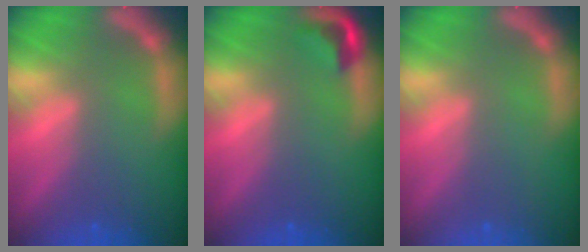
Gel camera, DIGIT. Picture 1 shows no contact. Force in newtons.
{"total": 2.4}
{"total": 0.0}